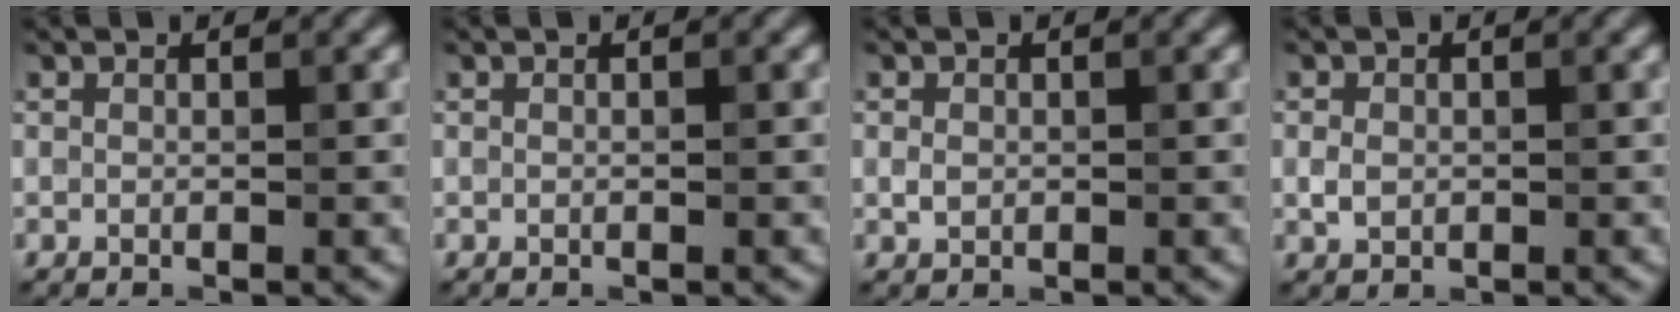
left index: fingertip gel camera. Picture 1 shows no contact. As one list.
[{"total": 0.0}, {"total": 1.0, "force": [0.0, 0.8, 0.6], "torque": [-0.011, -0.002, -0.001]}, {"total": 1.4, "force": [-0.1, 1.2, 0.8], "torque": [-0.017, -0.002, -0.003]}]